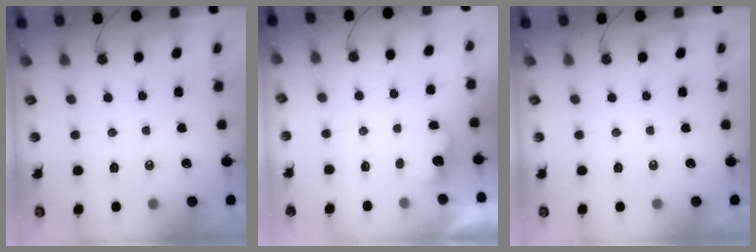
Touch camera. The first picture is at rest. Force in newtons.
{"total": 1.6, "press": 1.4, "slide": 0.8}
{"total": 0.0}